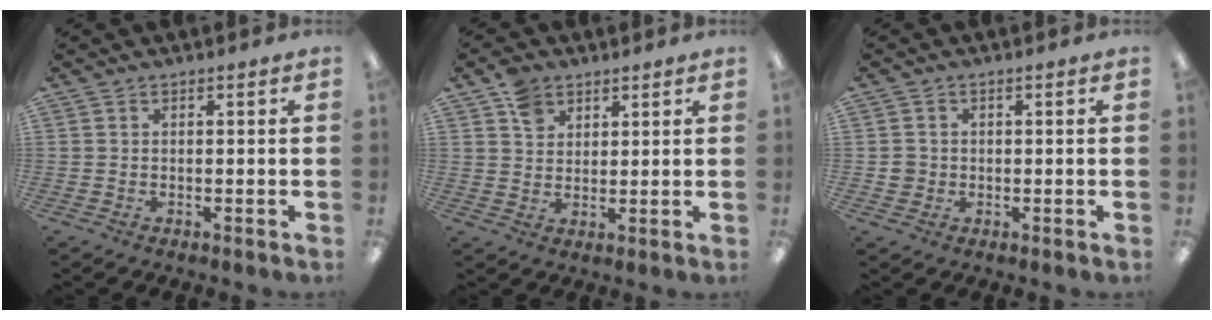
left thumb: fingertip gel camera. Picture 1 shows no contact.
{"total": 5.7, "force": [3.6, 4.0, 1.6], "torque": [-0.023, -0.008, 0.066]}
{"total": 2.7, "force": [-0.3, 2.6, 0.5], "torque": [-0.009, 0.005, -0.006]}